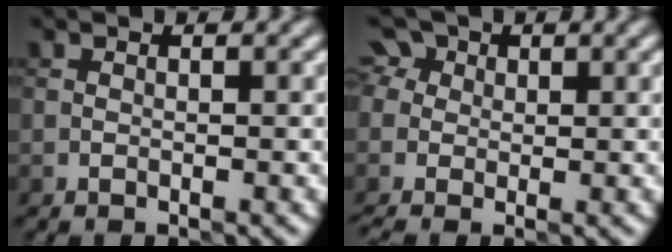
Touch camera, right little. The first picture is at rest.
{"total": 3.5, "force": [0.2, 3.0, 1.8], "torque": [-0.035, 0.020, -0.003]}